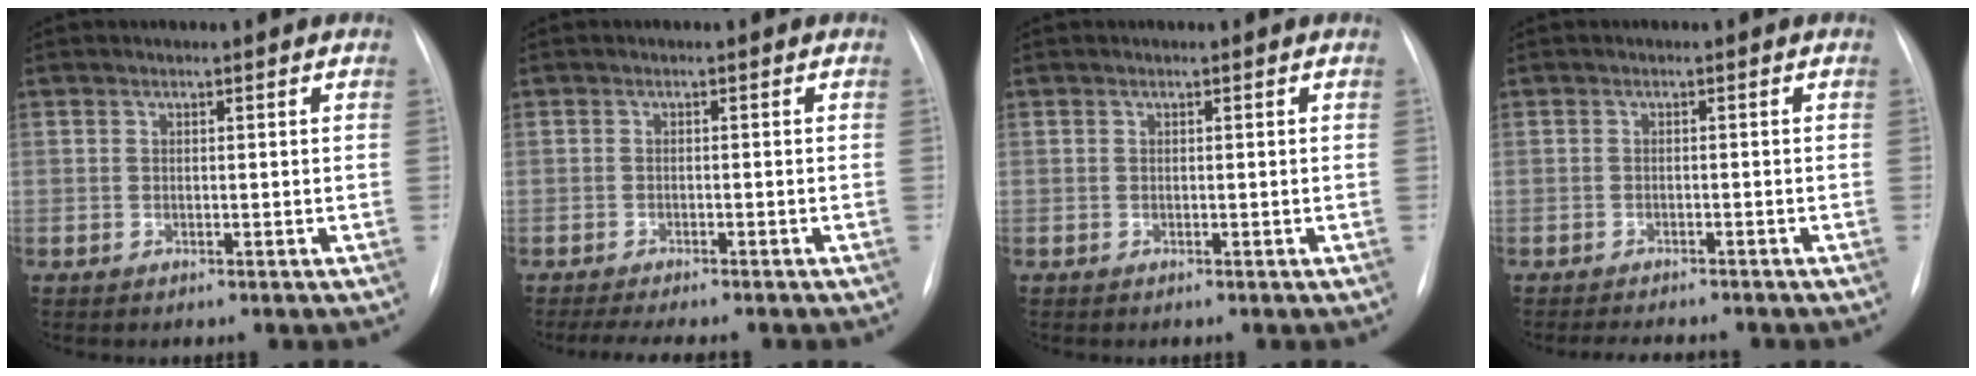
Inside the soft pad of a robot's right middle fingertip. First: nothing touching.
{"total": 7.6, "force": [-6.4, 1.3, 3.8], "torque": [-0.054, -0.006, -0.092]}
{"total": 0.0}
{"total": 5.4, "force": [-4.8, 1.1, 2.0], "torque": [-0.024, -0.004, -0.065]}